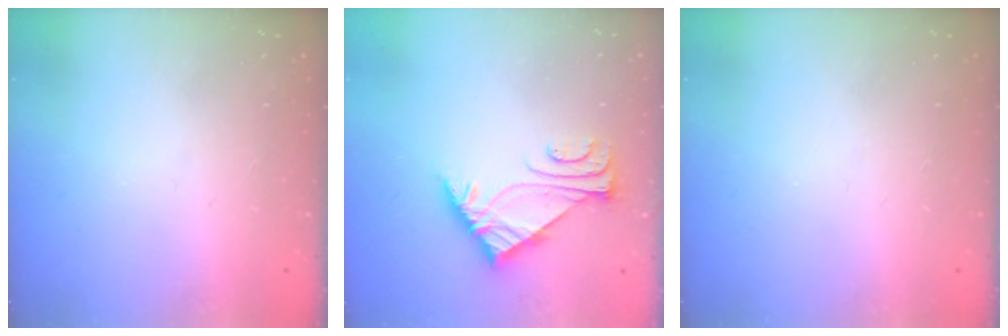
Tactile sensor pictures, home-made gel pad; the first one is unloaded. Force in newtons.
{"total": 6.0, "press": 5.9, "slide": 0.8}
{"total": 0.0}